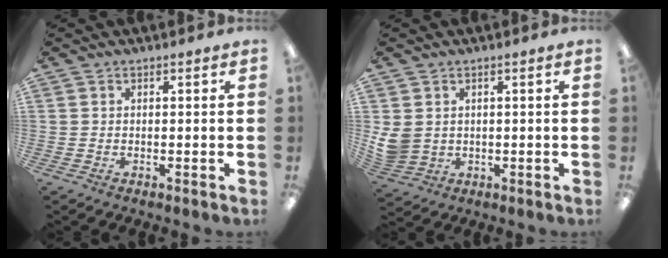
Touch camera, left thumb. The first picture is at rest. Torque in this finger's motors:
{"motor_torque": [-0.01, 0.36, 0.29, -0.28, 0.03]}